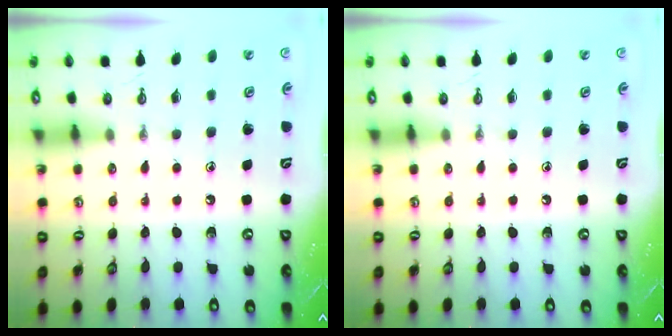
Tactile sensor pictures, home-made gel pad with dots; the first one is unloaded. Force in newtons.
{"total": 0.0}